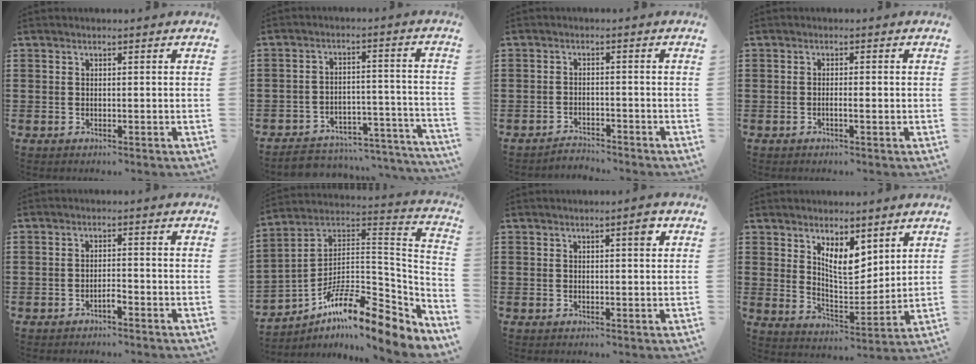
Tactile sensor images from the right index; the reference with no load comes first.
{"total": 3.9, "force": [-3.7, 1.0, 0.8], "torque": [-0.021, 0.000, -0.077]}
{"total": 2.5, "force": [-2.4, 0.2, -0.3], "torque": [-0.003, 0.003, -0.055]}
{"total": 1.1, "force": [-0.5, 0.1, 1.0], "torque": [-0.018, -0.001, -0.009]}
{"total": 1.6, "force": [-1.2, 0.2, 1.1], "torque": [-0.022, -0.003, -0.022]}
{"total": 11.0, "force": [-8.3, 2.4, 6.8], "torque": [-0.121, 0.006, -0.160]}
{"total": 2.5, "force": [1.2, 0.5, 2.1], "torque": [-0.026, 0.000, 0.014]}
{"total": 7.2, "force": [4.9, 3.0, 4.3], "torque": [-0.082, -0.022, 0.087]}